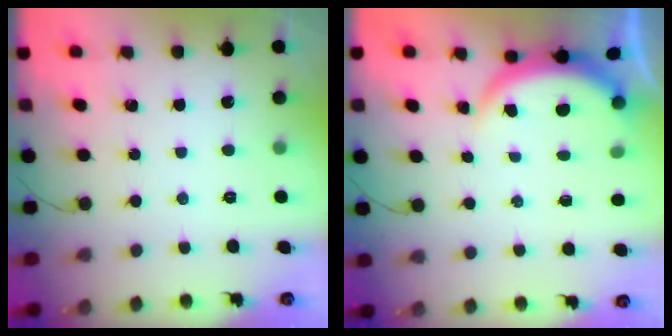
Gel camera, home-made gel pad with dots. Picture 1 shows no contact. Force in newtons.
{"total": 3.8, "press": 3.8, "slide": 0.3}